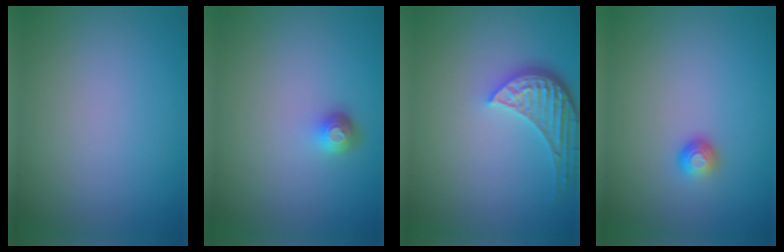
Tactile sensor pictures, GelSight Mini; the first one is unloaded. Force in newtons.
{"total": 1.6, "press": 1.3, "slide": 1.0}
{"total": 4.5, "press": 3.6, "slide": 2.8}
{"total": 1.3, "press": 1.0, "slide": 0.9}